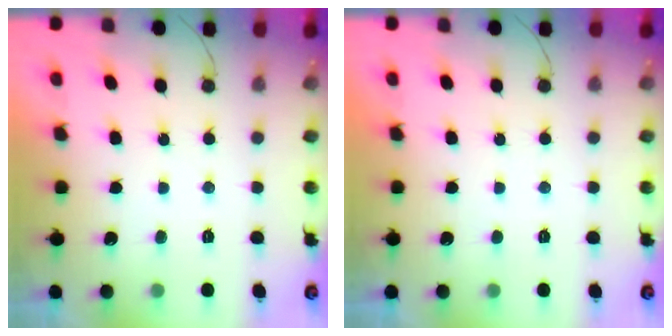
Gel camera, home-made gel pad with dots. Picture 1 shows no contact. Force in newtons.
{"total": 0.0}